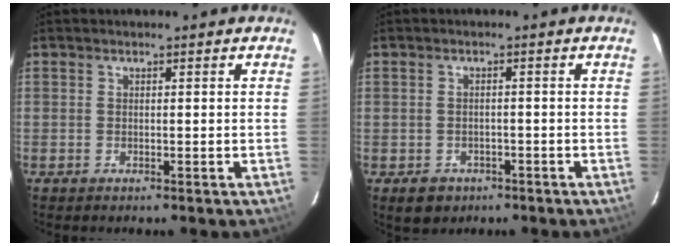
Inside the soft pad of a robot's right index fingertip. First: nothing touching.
{"total": 4.1, "force": [-2.2, 3.3, 1.0], "torque": [-0.023, 0.005, -0.024]}